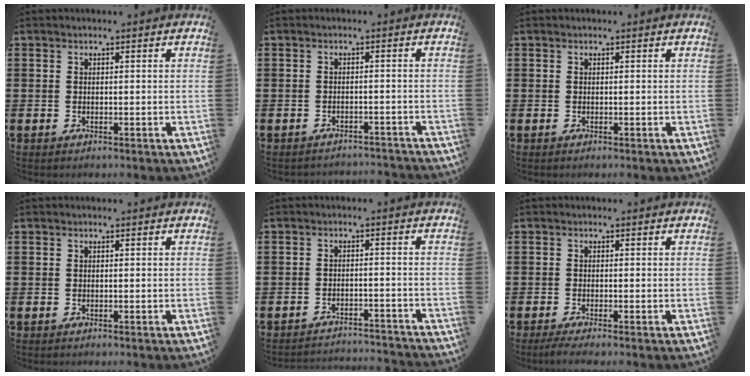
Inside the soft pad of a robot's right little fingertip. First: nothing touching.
{"total": 1.4, "force": [-1.4, 0.0, -0.1], "torque": [-0.003, 0.004, -0.031]}
{"total": 0.0}
{"total": 0.0}
{"total": 2.5, "force": [-2.5, -0.1, 0.0], "torque": [-0.004, 0.004, -0.054]}
{"total": 1.1, "force": [-0.6, 0.1, 0.9], "torque": [-0.015, -0.002, -0.012]}